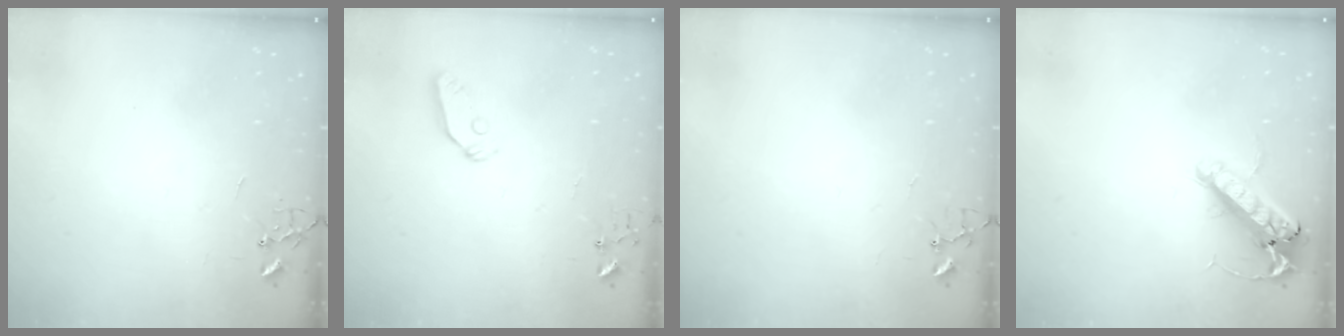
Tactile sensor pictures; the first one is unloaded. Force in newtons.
{"total": 6.5, "press": 6.5, "slide": 0.2}
{"total": 3.8, "press": 3.7, "slide": 0.3}
{"total": 14.7, "press": 14.4, "slide": 2.7}